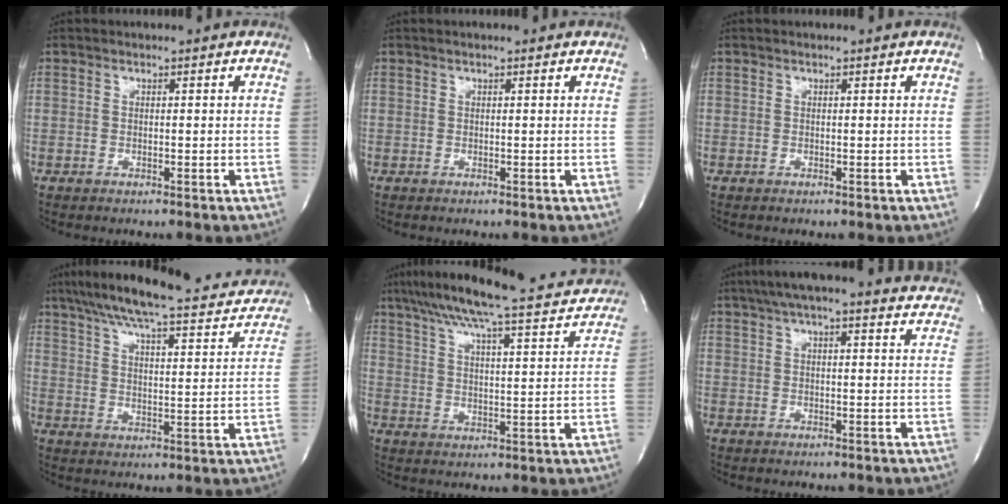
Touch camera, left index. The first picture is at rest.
{"total": 1.4, "force": [1.2, 0.0, 0.7], "torque": [-0.012, 0.013, 0.015]}
{"total": 0.6, "force": [0.5, 0.0, 0.2], "torque": [-0.005, 0.000, 0.007]}
{"total": 22.8, "force": [20.2, 3.6, 9.9], "torque": [-0.159, -0.006, 0.265]}
{"total": 21.3, "force": [19.0, 1.7, 9.6], "torque": [-0.160, 0.002, 0.259]}
{"total": 19.4, "force": [17.4, 2.7, 8.2], "torque": [-0.123, 0.021, 0.214]}